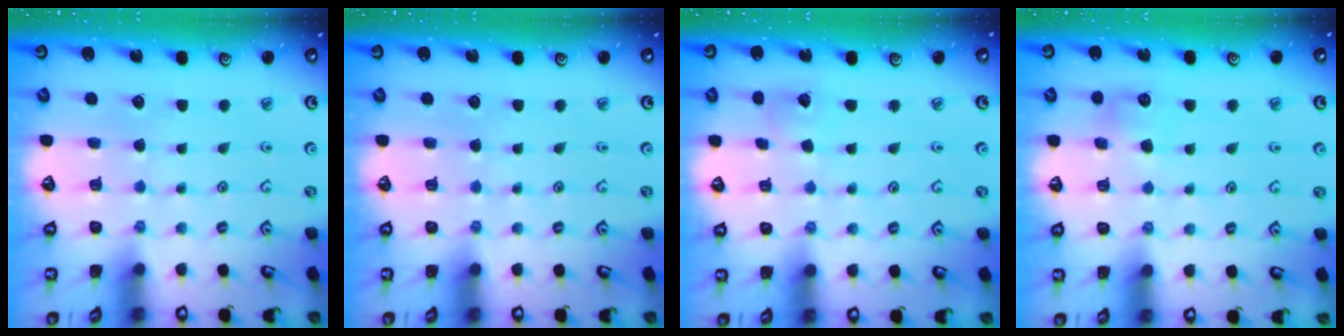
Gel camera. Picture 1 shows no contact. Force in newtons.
{"total": 0.0}
{"total": 5.8, "press": 5.8, "slide": 0.6}
{"total": 5.6, "press": 5.6, "slide": 0.5}